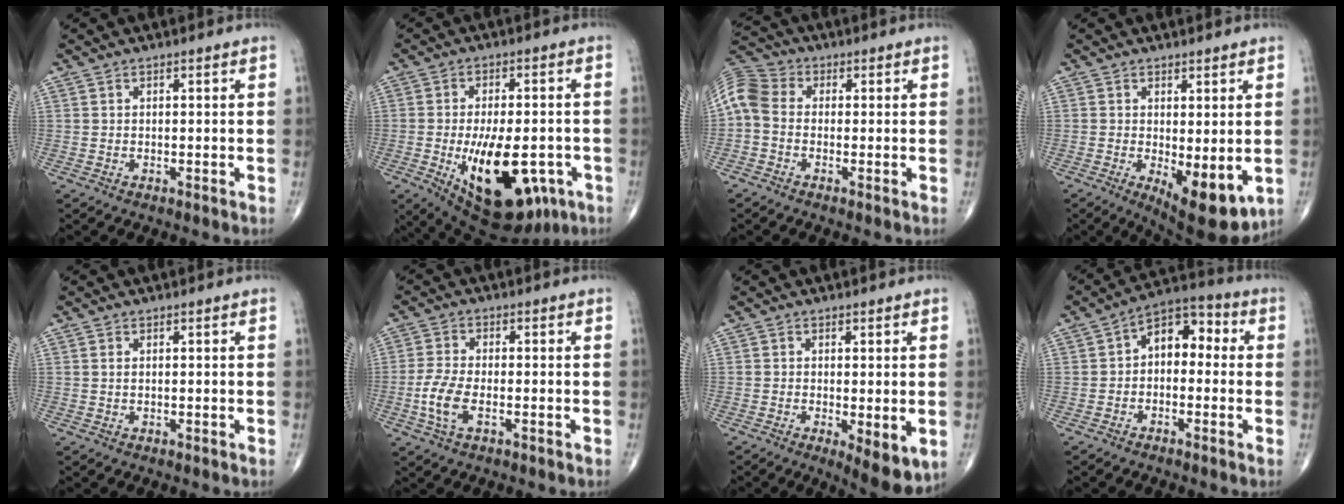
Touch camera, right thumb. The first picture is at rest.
{"total": 19.9, "force": [-6.4, 9.7, 16.2], "torque": [-0.233, 0.001, -0.070]}
{"total": 7.6, "force": [-0.4, 5.6, 5.1], "torque": [-0.102, 0.021, -0.026]}
{"total": 9.8, "force": [-1.8, 3.9, 8.8], "torque": [-0.117, -0.025, -0.015]}
{"total": 0.5, "force": [0.2, 0.3, 0.4], "torque": [-0.012, 0.004, 0.004]}
{"total": 6.3, "force": [-1.8, 2.9, 5.3], "torque": [-0.124, 0.006, -0.036]}
{"total": 6.9, "force": [-1.5, 2.4, 6.3], "torque": [-0.092, -0.021, -0.020]}
{"total": 8.3, "force": [0.1, 5.3, 6.3], "torque": [-0.066, 0.037, -0.018]}